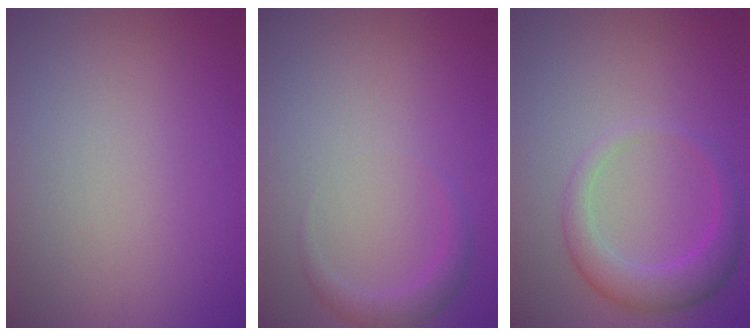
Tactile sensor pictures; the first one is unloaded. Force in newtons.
{"total": 1.7, "press": 1.7, "slide": 0.1}
{"total": 3.6, "press": 3.6, "slide": 0.3}